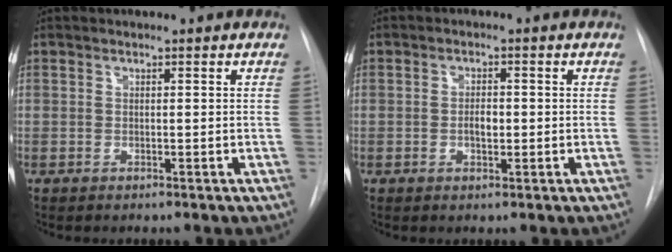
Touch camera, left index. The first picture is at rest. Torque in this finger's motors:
{"motor_torque": [0.08, 0.03, 0.04, 0.01]}